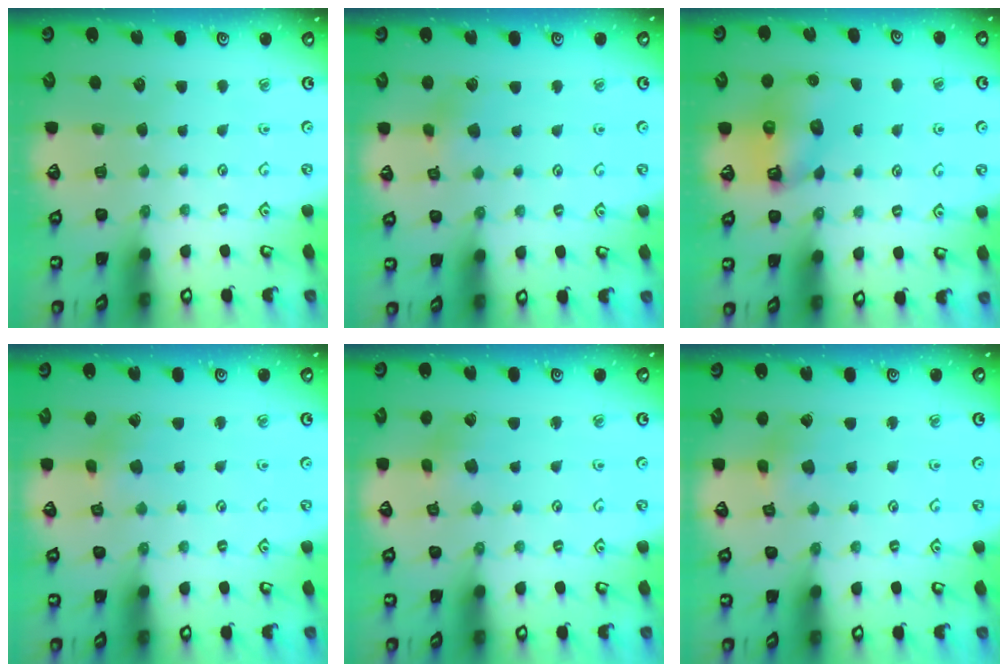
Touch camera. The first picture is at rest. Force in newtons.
{"total": 4.0, "press": 4.0, "slide": 0.5}
{"total": 7.3, "press": 7.3, "slide": 0.9}
{"total": 1.9, "press": 1.9, "slide": 0.3}
{"total": 2.5, "press": 2.5, "slide": 0.6}
{"total": 2.8, "press": 2.8, "slide": 0.3}